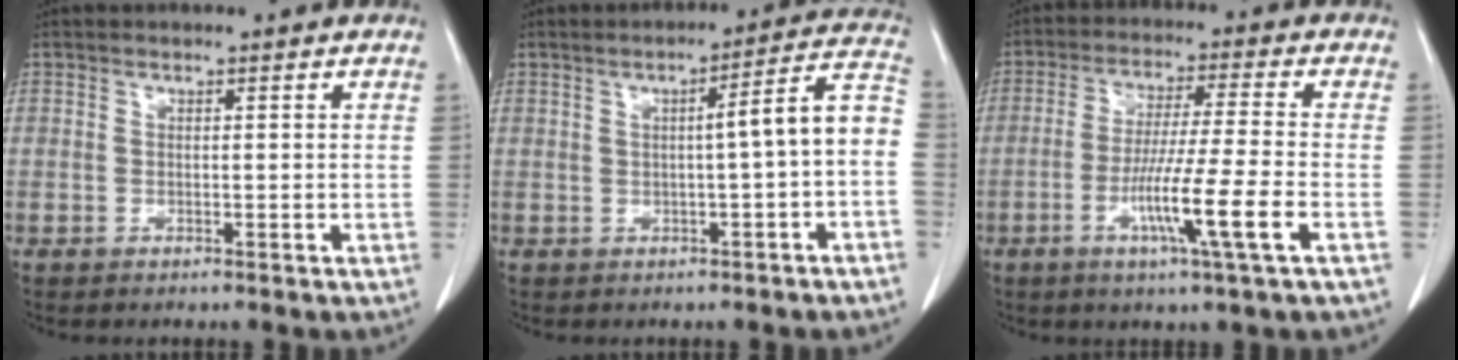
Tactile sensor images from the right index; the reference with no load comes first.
{"total": 7.5, "force": [-0.7, 0.2, 7.4], "torque": [-0.090, 0.028, -0.014]}
{"total": 10.7, "force": [-4.0, -1.1, 9.9], "torque": [-0.183, -0.018, -0.074]}